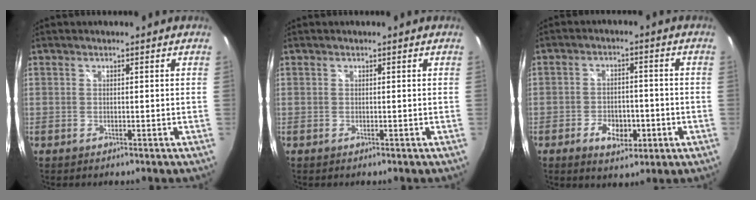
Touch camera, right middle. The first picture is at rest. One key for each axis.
{"total": 0.0}
{"total": 7.3, "fx": -3.1, "fy": 4.0, "fz": 5.3, "tx": -0.108, "ty": 0.000, "tz": -0.041}